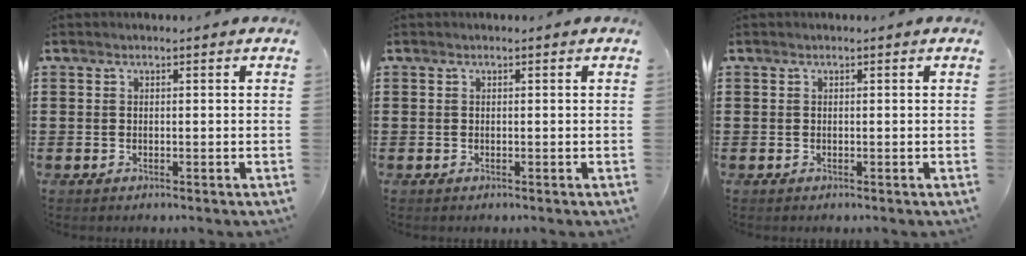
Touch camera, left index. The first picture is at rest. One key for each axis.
{"total": 0.0}
{"total": 0.0}